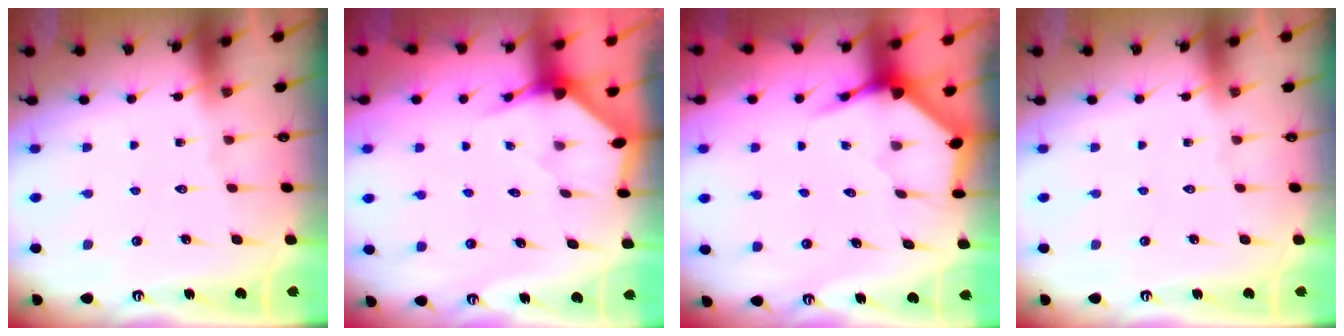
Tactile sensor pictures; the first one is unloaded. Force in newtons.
{"total": 2.8, "press": 2.8, "slide": 0.3}
{"total": 4.0, "press": 3.9, "slide": 0.5}
{"total": 0.0}